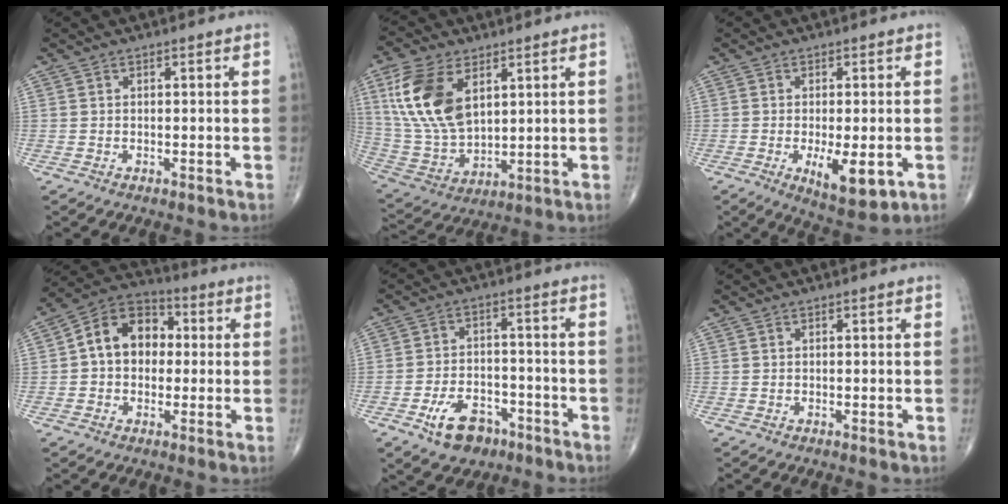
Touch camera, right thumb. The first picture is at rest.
{"total": 16.5, "force": [6.0, 9.5, 12.0], "torque": [-0.234, -0.021, 0.128]}
{"total": 8.7, "force": [-2.3, 3.1, 7.7], "torque": [-0.111, -0.020, -0.029]}
{"total": 12.1, "force": [1.0, 9.1, 7.9], "torque": [-0.103, 0.030, 0.005]}
{"total": 8.9, "force": [-5.0, 5.5, 4.9], "torque": [-0.064, 0.031, -0.079]}
{"total": 0.0}